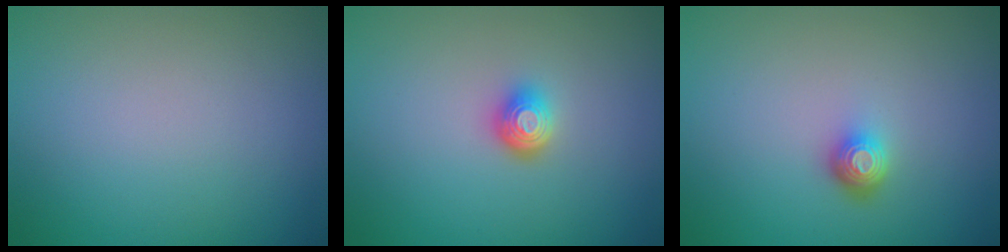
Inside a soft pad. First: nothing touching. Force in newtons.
{"total": 1.9, "press": 1.4, "slide": 1.4}
{"total": 1.7, "press": 1.3, "slide": 1.2}